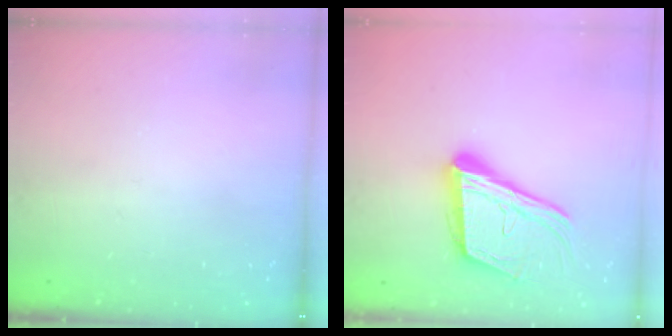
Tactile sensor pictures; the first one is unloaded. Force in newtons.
{"total": 19.3, "press": 18.8, "slide": 4.6}